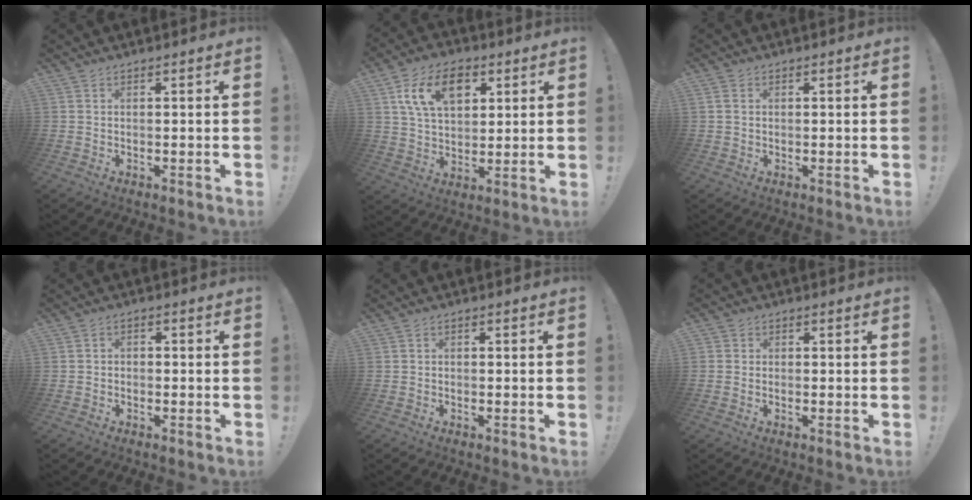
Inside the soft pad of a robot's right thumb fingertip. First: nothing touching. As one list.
[{"total": 14.5, "force": [6.0, 9.5, 9.3], "torque": [-0.141, -0.006, 0.114]}, {"total": 1.6, "force": [0.5, 1.2, 0.9], "torque": [-0.014, 0.002, 0.009]}, {"total": 2.0, "force": [-1.6, 1.1, 0.7], "torque": [-0.009, 0.009, -0.029]}, {"total": 1.0, "force": [-0.8, 0.5, 0.4], "torque": [-0.007, 0.004, -0.014]}, {"total": 1.2, "force": [-0.2, 1.2, 0.2], "torque": [0.005, 0.004, -0.007]}]